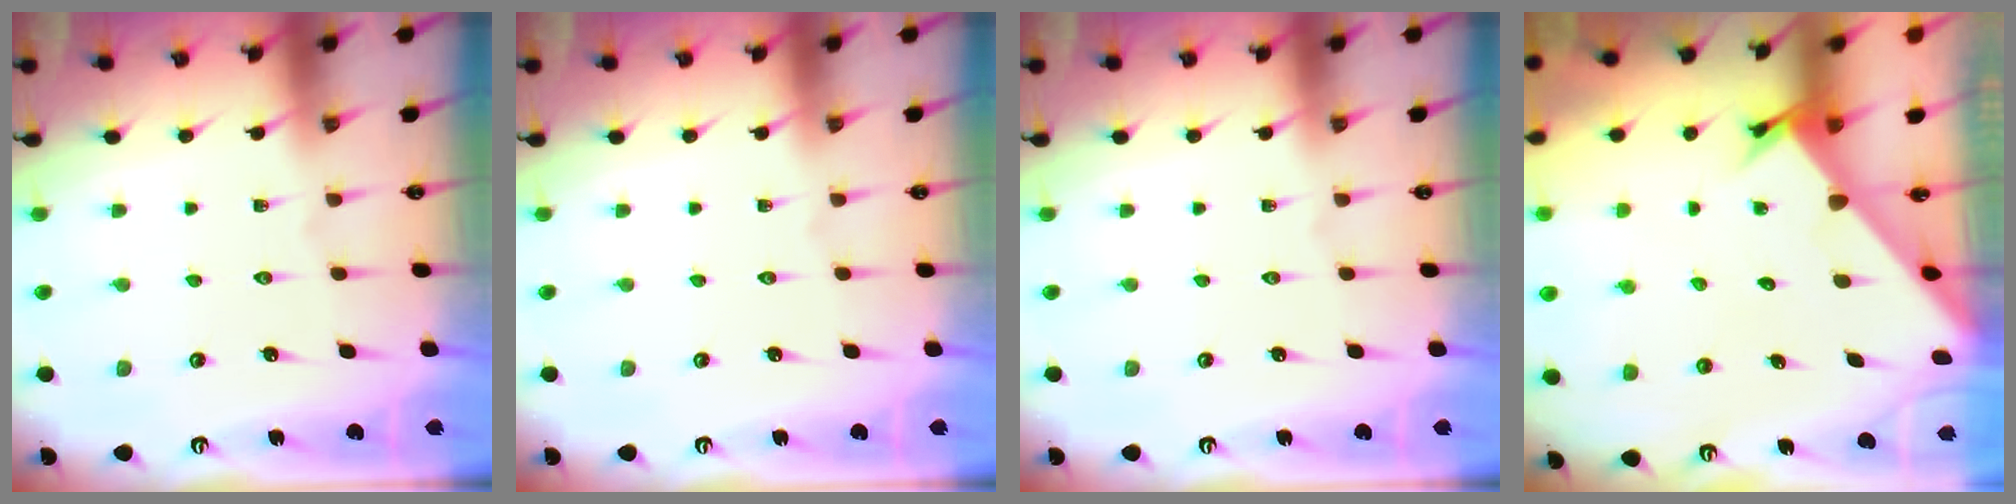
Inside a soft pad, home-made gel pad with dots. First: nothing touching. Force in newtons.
{"total": 0.0}
{"total": 0.0}
{"total": 2.1, "press": 2.1, "slide": 0.2}